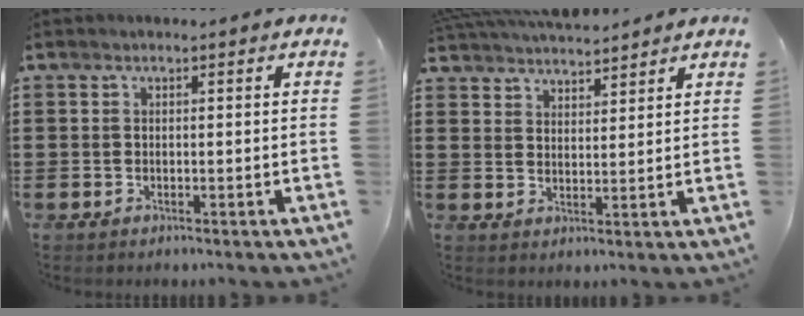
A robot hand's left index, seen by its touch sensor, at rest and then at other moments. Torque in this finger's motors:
{"motor_torque": [0.94, -1.02, 0.27, 0.20]}